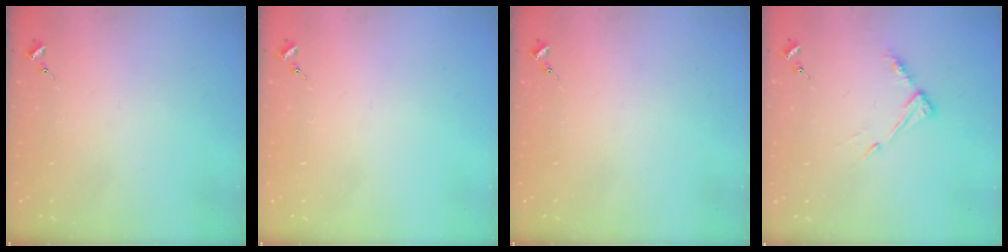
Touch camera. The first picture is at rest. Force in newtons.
{"total": 0.0}
{"total": 0.0}
{"total": 6.8, "press": 6.8, "slide": 0.5}